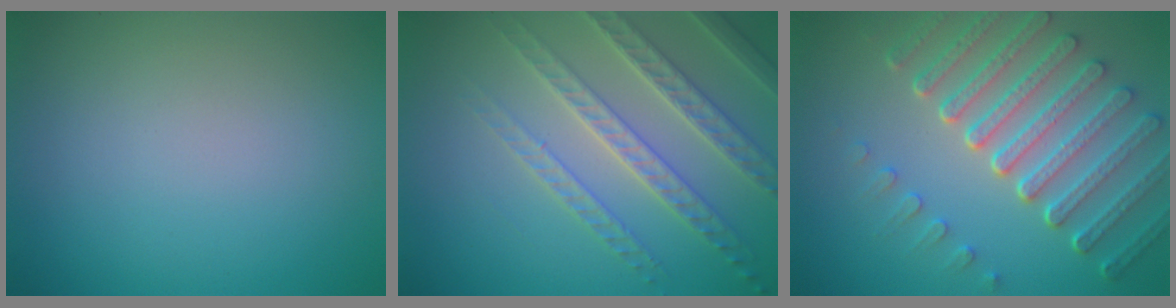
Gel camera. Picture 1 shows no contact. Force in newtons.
{"total": 4.4, "press": 4.2, "slide": 1.1}
{"total": 7.2, "press": 5.4, "slide": 4.8}